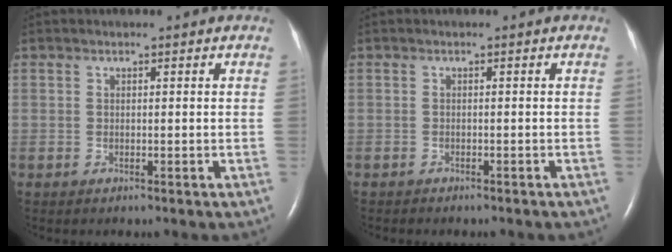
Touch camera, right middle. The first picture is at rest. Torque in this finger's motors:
{"motor_torque": [1.03, -1.11, 0.34, 0.08]}